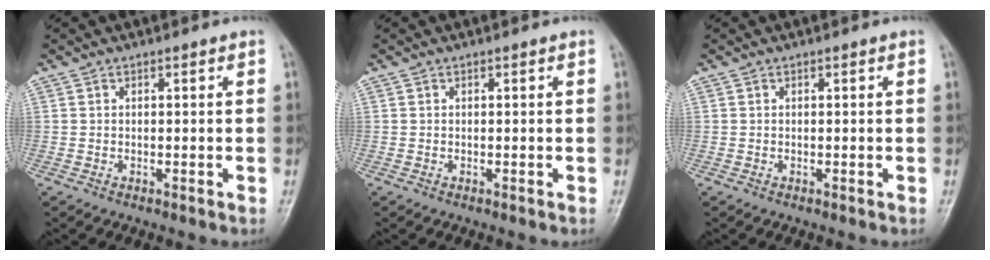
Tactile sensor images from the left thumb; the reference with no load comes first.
{"total": 0.0}
{"total": 0.0}